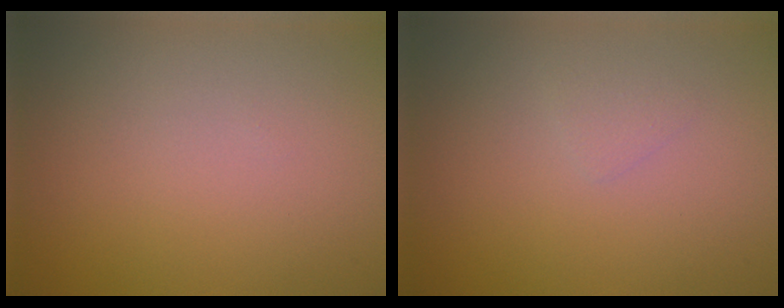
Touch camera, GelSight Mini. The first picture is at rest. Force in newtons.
{"total": 0.7, "press": 0.7, "slide": 0.1}